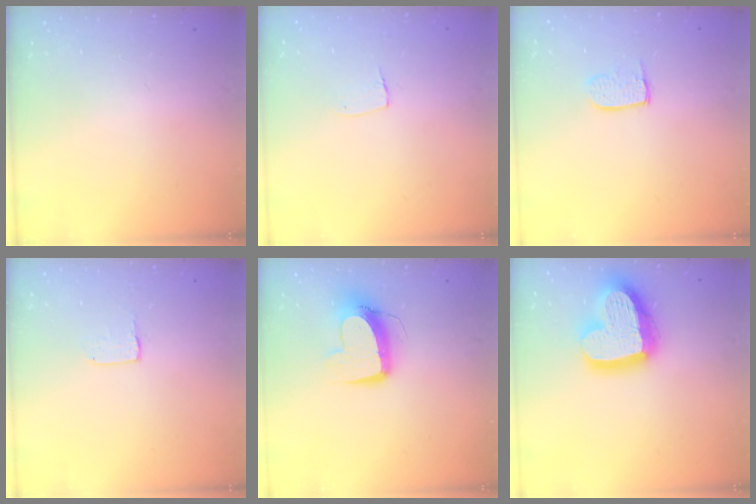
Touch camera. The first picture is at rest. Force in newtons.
{"total": 5.4, "press": 5.4, "slide": 0.3}
{"total": 6.3, "press": 6.3, "slide": 0.5}
{"total": 1.7, "press": 1.6, "slide": 0.1}
{"total": 11.4, "press": 11.3, "slide": 1.5}
{"total": 21.5, "press": 21.4, "slide": 2.1}